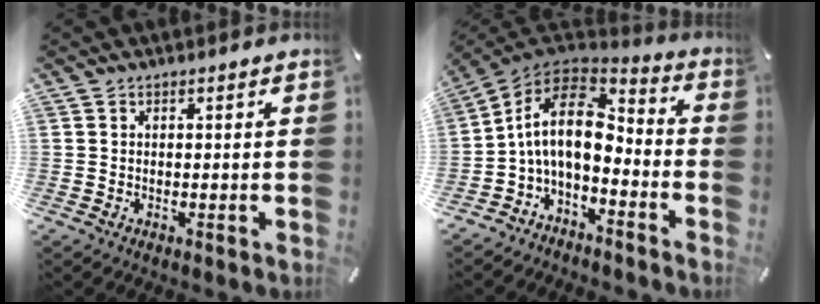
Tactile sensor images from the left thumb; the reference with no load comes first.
{"total": 12.6, "force": [-0.2, 7.7, 10.0], "torque": [-0.210, 0.005, -0.006]}